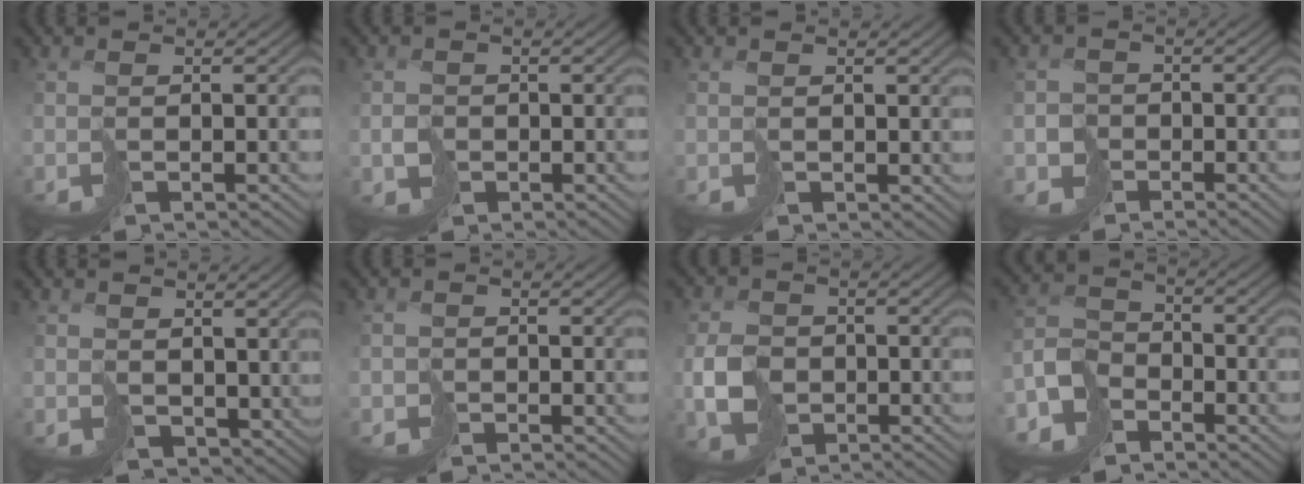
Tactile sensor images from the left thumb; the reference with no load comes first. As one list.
[{"total": 2.2, "force": [-0.7, 2.1, 0.3], "torque": [-0.004, -0.006, -0.017]}, {"total": 0.9, "force": [0.6, 0.6, 0.0], "torque": [-0.001, -0.003, 0.015]}, {"total": 2.7, "force": [-1.6, 2.2, 0.0], "torque": [0.006, -0.005, -0.041]}, {"total": 3.8, "force": [1.6, 2.9, 1.8], "torque": [-0.059, -0.015, 0.037]}, {"total": 1.4, "force": [-0.9, 1.1, 0.1], "torque": [-0.004, -0.006, -0.023]}, {"total": 5.5, "force": [-1.7, 4.4, 2.9], "torque": [-0.067, -0.012, -0.042]}, {"total": 6.4, "force": [-4.7, 4.0, 1.7], "torque": [-0.036, -0.006, -0.107]}]